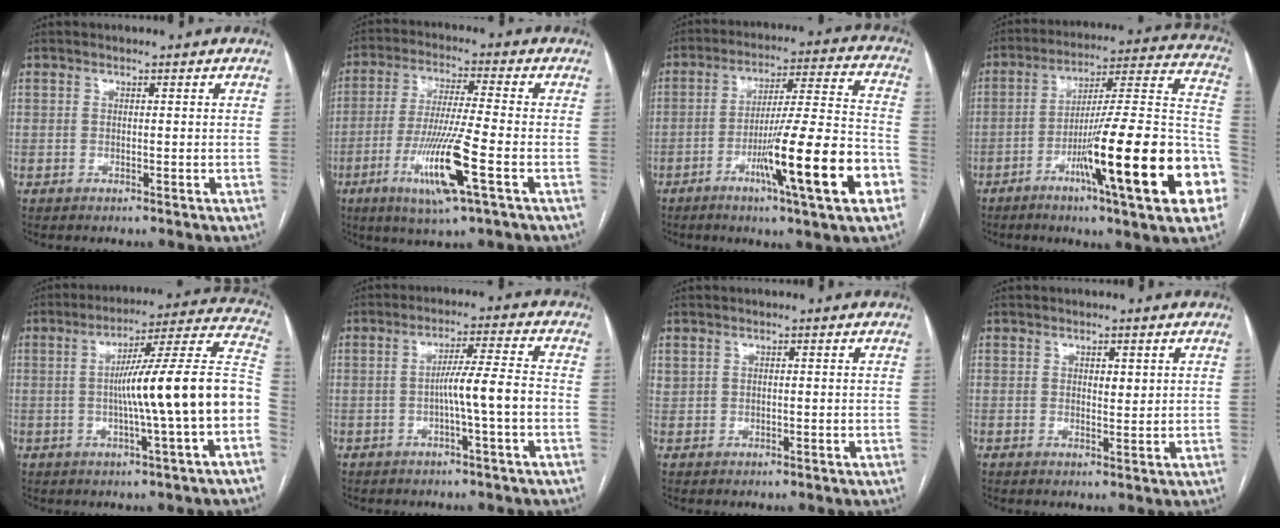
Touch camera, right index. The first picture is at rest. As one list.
[{"total": 12.2, "force": [-4.5, -0.2, 11.3], "torque": [-0.225, -0.020, -0.085]}, {"total": 18.2, "force": [-7.2, 0.1, 16.7], "torque": [-0.254, -0.009, -0.110]}, {"total": 25.6, "force": [-9.4, 1.2, 23.8], "torque": [-0.288, -0.007, -0.144]}, {"total": 17.1, "force": [-2.4, -0.7, 16.9], "torque": [-0.242, 0.027, -0.041]}, {"total": 6.1, "force": [-1.6, -0.8, 5.9], "torque": [-0.096, 0.012, -0.025]}, {"total": 0.9, "force": [0.6, 0.6, 0.1], "torque": [0.004, 0.007, 0.010]}, {"total": 1.7, "force": [0.8, 0.7, 1.4], "torque": [-0.021, -0.005, 0.012]}]